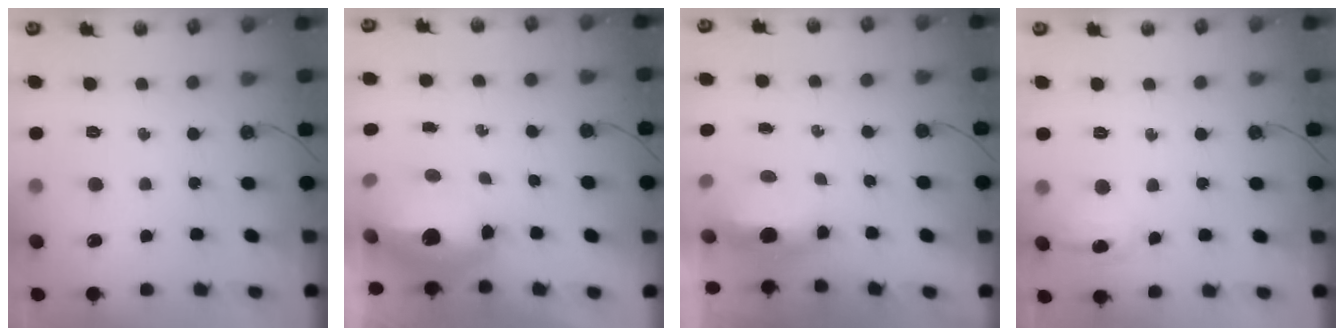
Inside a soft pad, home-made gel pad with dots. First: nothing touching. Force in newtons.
{"total": 13.0, "press": 12.9, "slide": 1.3}
{"total": 6.7, "press": 5.4, "slide": 4.0}
{"total": 10.5, "press": 10.5, "slide": 1.0}